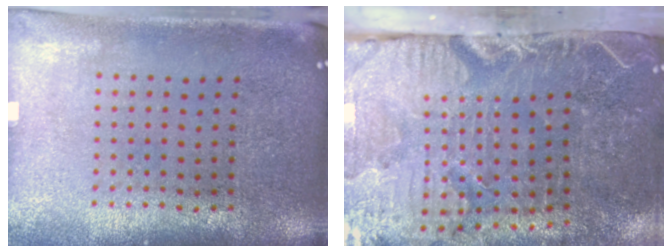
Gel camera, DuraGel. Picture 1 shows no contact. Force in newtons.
{"total": 5.4, "press": 4.4, "slide": 3.0}